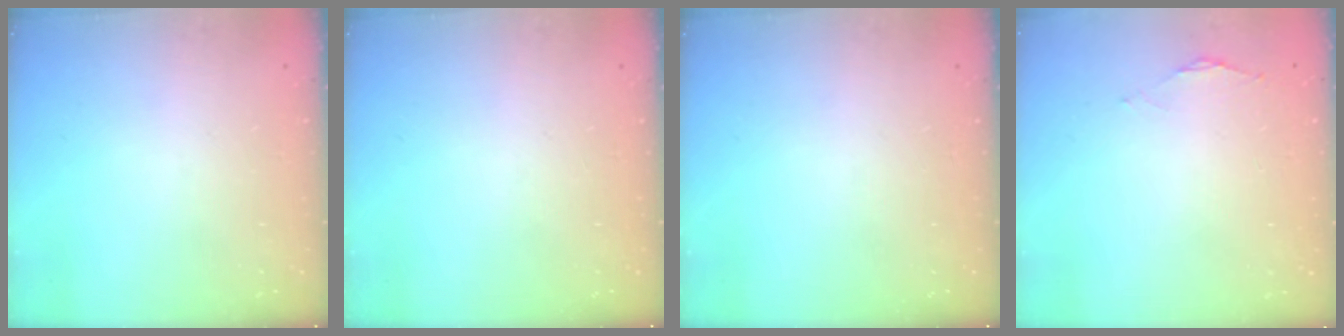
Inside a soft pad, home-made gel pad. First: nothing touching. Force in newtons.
{"total": 0.0}
{"total": 0.0}
{"total": 0.5, "press": 0.4, "slide": 0.3}